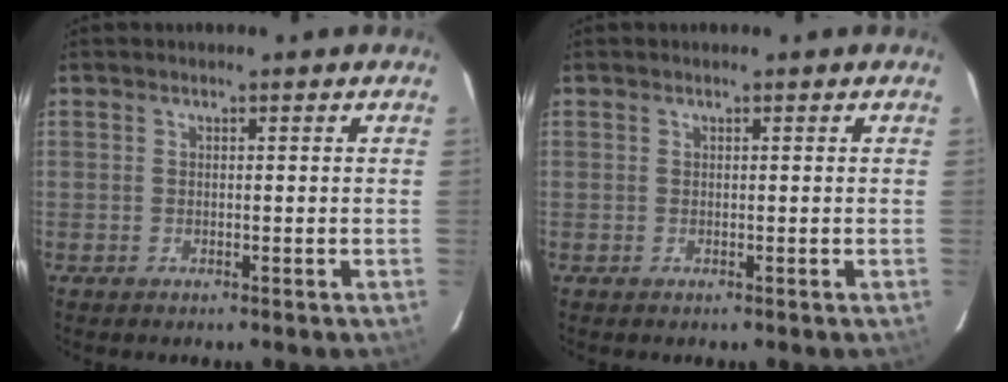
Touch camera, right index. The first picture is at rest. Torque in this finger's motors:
{"motor_torque": [0.49, 0.26, 0.14, 0.03]}